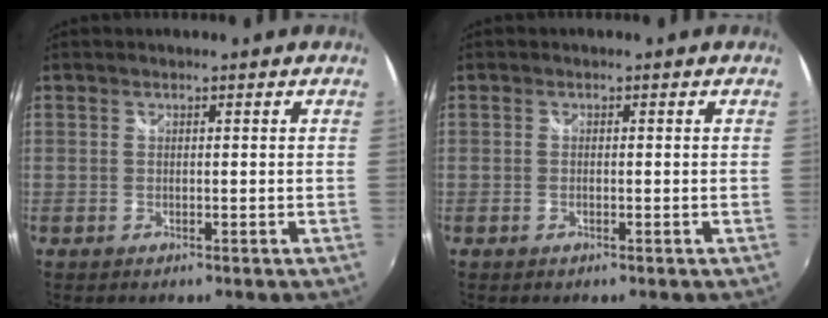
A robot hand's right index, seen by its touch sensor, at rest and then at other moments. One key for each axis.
{"total": 0.7, "fx": -0.2, "fy": 0.3, "fz": 0.6, "tx": -0.014, "ty": 0.000, "tz": -0.006}